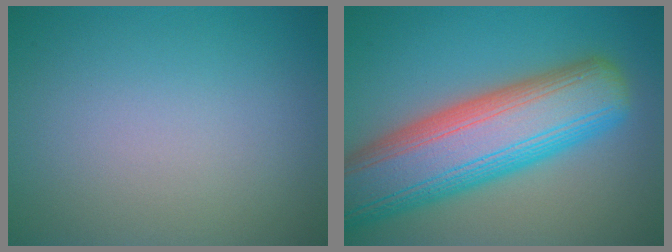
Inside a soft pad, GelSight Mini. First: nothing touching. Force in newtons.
{"total": 12.5, "press": 12.4, "slide": 0.7}